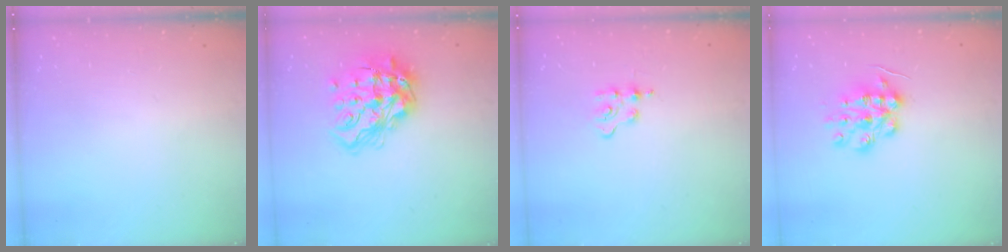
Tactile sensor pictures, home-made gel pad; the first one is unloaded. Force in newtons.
{"total": 18.6, "press": 18.6, "slide": 1.7}
{"total": 5.7, "press": 5.6, "slide": 0.7}
{"total": 12.4, "press": 12.4, "slide": 0.3}